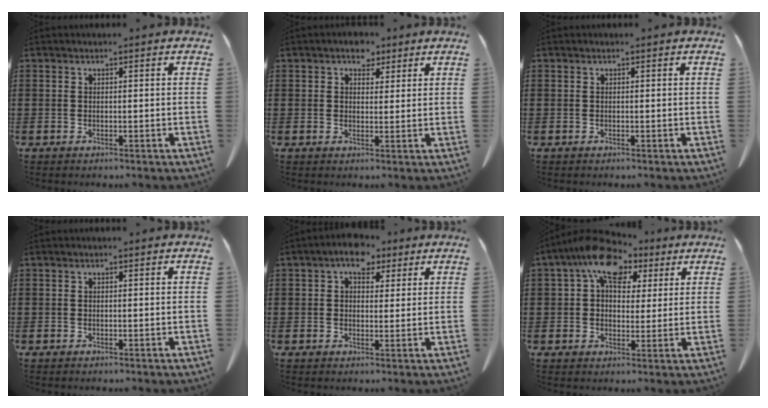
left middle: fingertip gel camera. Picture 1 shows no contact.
{"total": 2.8, "force": [2.1, 1.8, 0.4], "torque": [-0.001, 0.004, 0.035]}
{"total": 0.0}
{"total": 0.0}
{"total": 4.5, "force": [2.9, 2.6, 2.2], "torque": [-0.040, 0.006, 0.048]}
{"total": 8.8, "force": [5.0, 5.5, 4.7], "torque": [-0.101, -0.001, 0.089]}